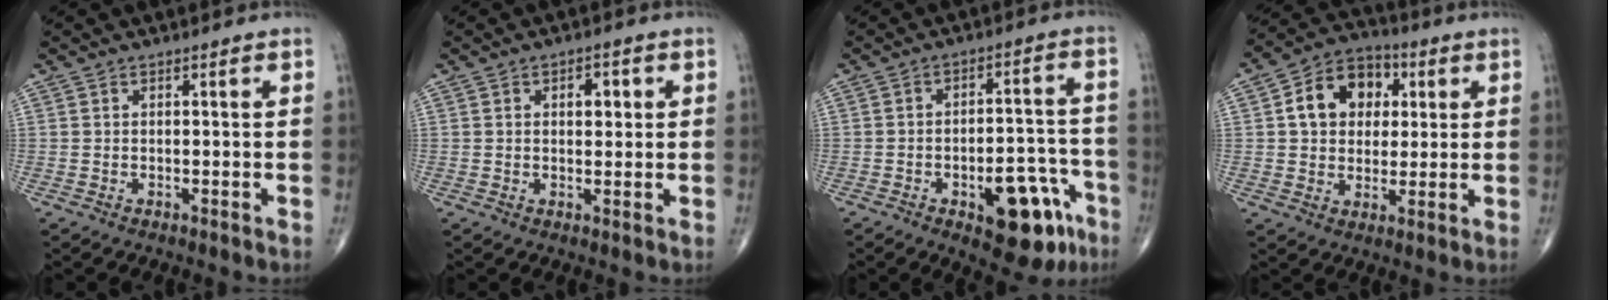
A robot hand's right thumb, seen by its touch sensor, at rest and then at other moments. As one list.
[{"total": 3.6, "force": [1.0, 2.1, 2.7], "torque": [-0.026, -0.001, 0.012]}, {"total": 17.0, "force": [-8.4, 7.2, 12.9], "torque": [-0.129, 0.064, -0.102]}, {"total": 12.4, "force": [2.9, 9.5, 7.5], "torque": [-0.087, 0.009, 0.039]}]